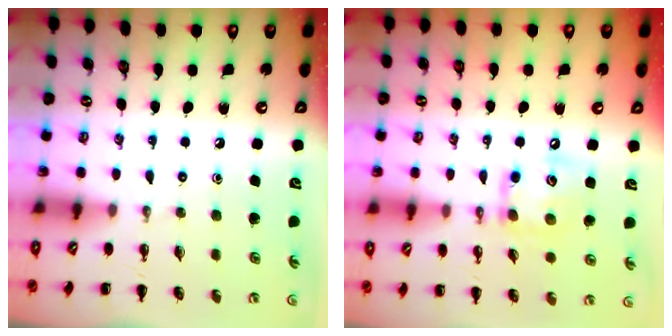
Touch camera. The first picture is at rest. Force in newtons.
{"total": 11.1, "press": 11.1, "slide": 0.8}